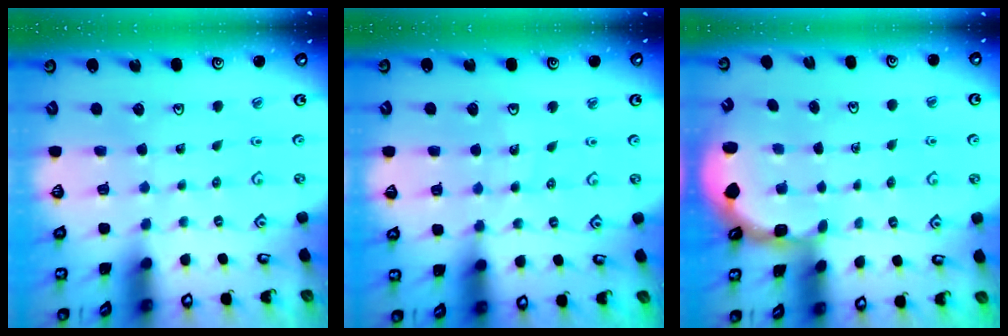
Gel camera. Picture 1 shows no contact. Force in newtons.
{"total": 4.4, "press": 3.8, "slide": 2.3}
{"total": 2.0, "press": 1.6, "slide": 1.2}